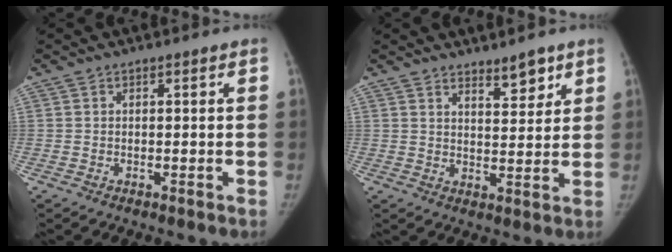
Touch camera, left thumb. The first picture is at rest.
{"total": 4.9, "force": [3.8, 1.7, 2.7], "torque": [-0.022, -0.032, 0.061]}